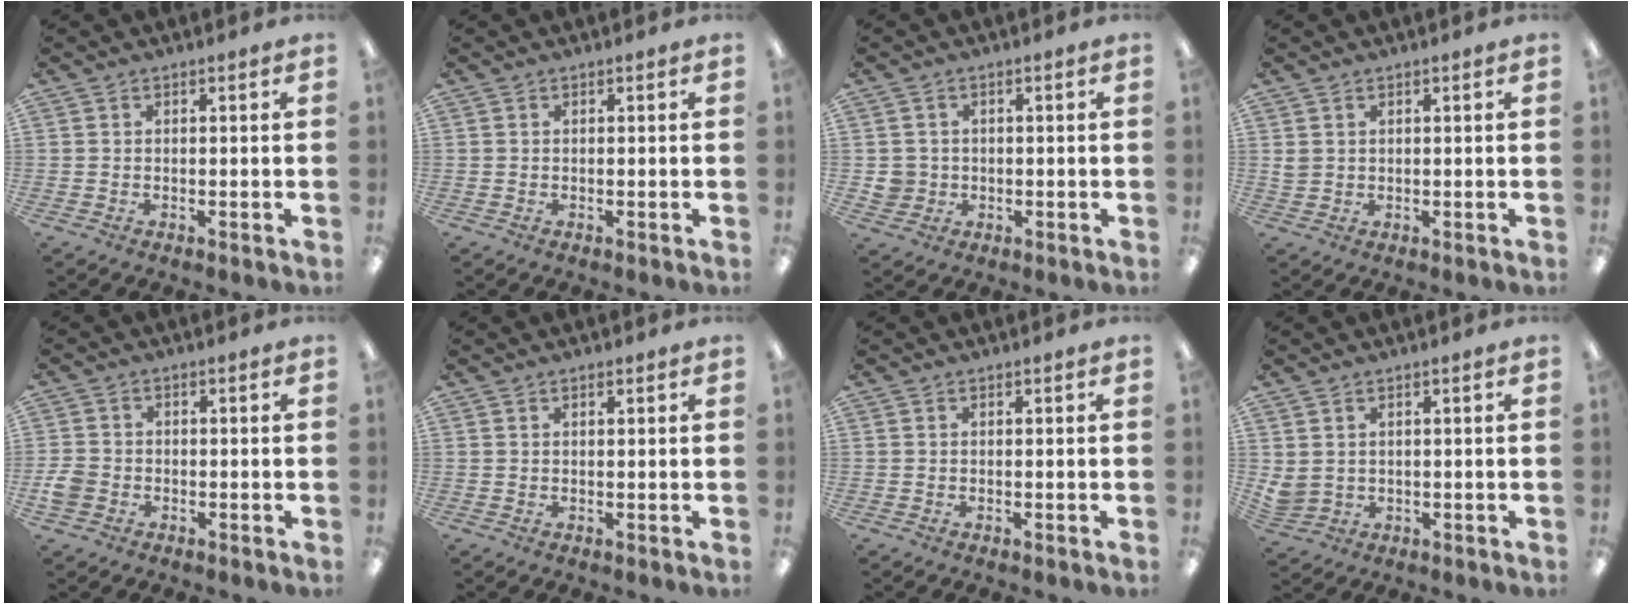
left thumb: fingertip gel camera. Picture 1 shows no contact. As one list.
[{"total": 0.0}, {"total": 3.8, "force": [-0.1, 3.7, 0.6], "torque": [-0.009, 0.005, -0.001]}, {"total": 1.7, "force": [0.8, 1.3, 0.6], "torque": [-0.014, 0.002, 0.015]}, {"total": 3.8, "force": [-1.4, 3.0, 1.7], "torque": [-0.032, 0.008, -0.027]}, {"total": 0.7, "force": [0.5, 0.3, 0.3], "torque": [-0.007, 0.001, 0.010]}, {"total": 0.0}, {"total": 3.1, "force": [1.5, 2.5, 1.0], "torque": [-0.033, -0.005, 0.029]}]